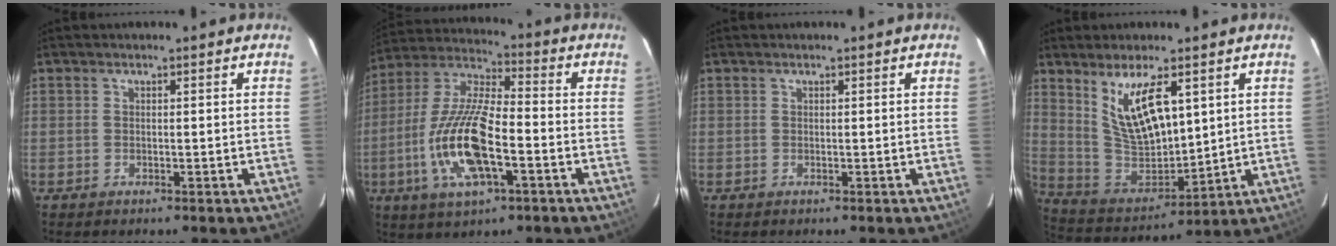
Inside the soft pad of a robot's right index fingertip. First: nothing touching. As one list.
[{"total": 16.8, "force": [-5.2, 5.5, 15.0], "torque": [-0.313, -0.010, -0.102]}, {"total": 0.0}, {"total": 13.5, "force": [6.0, 5.5, 10.8], "torque": [-0.200, -0.013, 0.136]}]